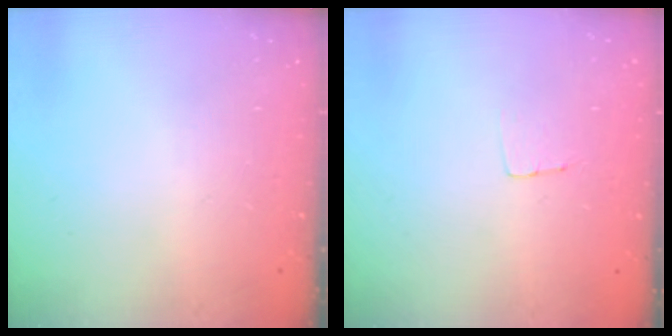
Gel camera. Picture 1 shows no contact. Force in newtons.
{"total": 3.2, "press": 3.2, "slide": 0.2}